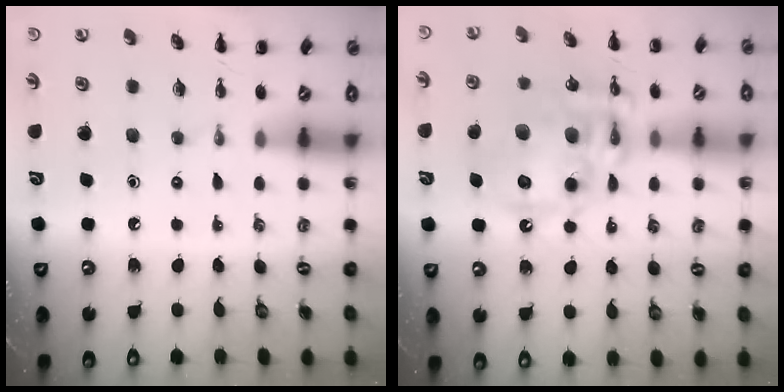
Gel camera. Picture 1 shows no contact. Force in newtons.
{"total": 17.0, "press": 16.6, "slide": 3.6}